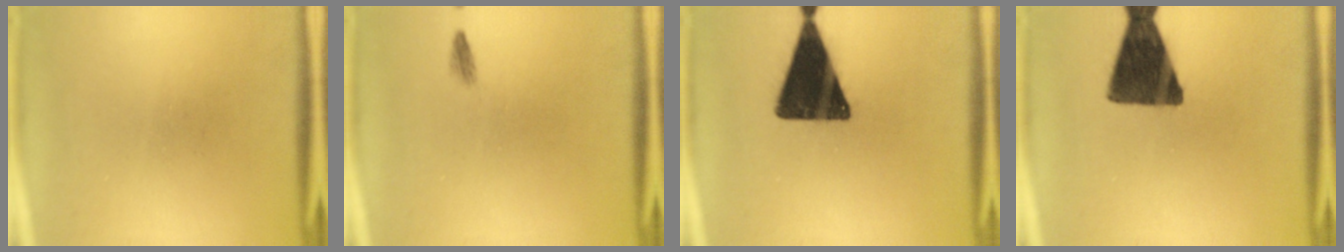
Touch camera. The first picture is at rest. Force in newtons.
{"total": 0.7}
{"total": 16.9}
{"total": 14.5}